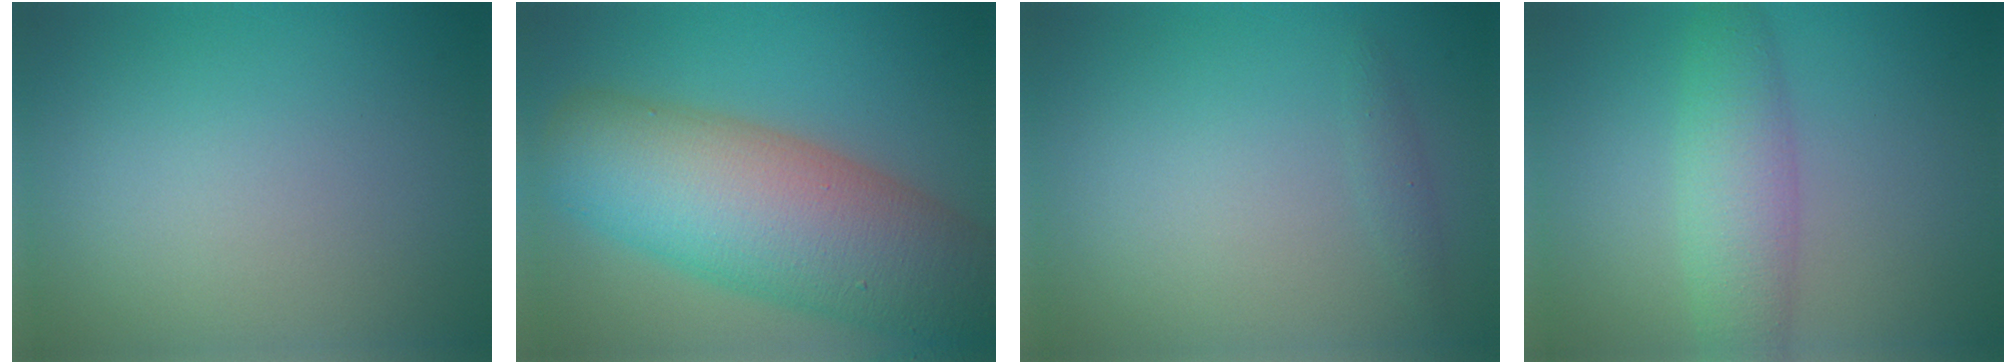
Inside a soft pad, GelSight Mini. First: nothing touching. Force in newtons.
{"total": 13.2, "press": 13.2, "slide": 0.7}
{"total": 0.8, "press": 0.8, "slide": 0.1}
{"total": 4.3, "press": 4.3, "slide": 0.1}